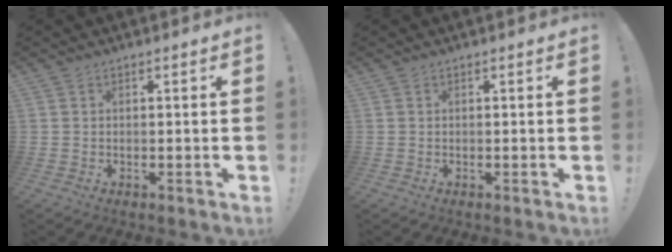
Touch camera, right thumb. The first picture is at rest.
{"total": 0.0}